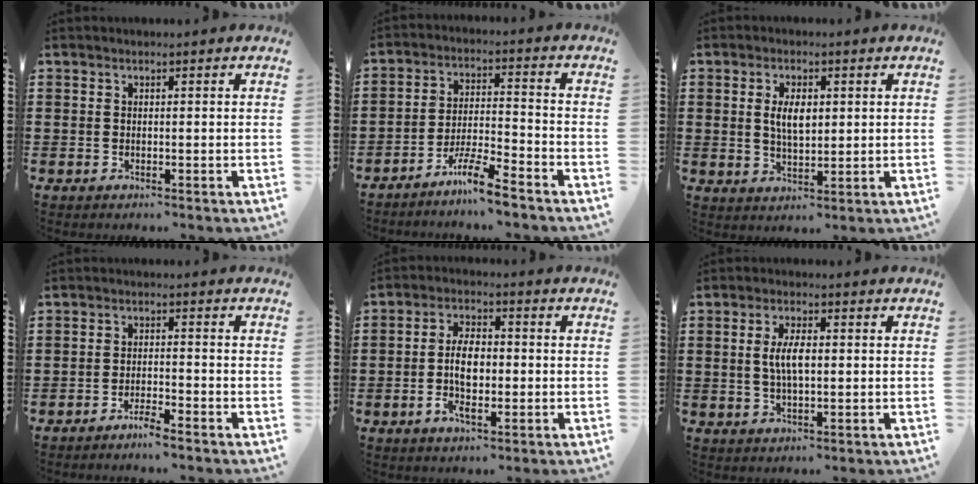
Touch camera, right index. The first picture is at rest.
{"total": 6.5, "force": [-5.5, 0.0, 3.5], "torque": [-0.078, -0.006, -0.107]}
{"total": 4.6, "force": [0.8, 2.1, 4.1], "torque": [-0.074, 0.003, 0.011]}
{"total": 2.3, "force": [-2.1, -0.2, 0.9], "torque": [-0.017, 0.001, -0.039]}
{"total": 6.7, "force": [-0.9, 3.4, 5.7], "torque": [-0.117, 0.005, -0.018]}
{"total": 4.8, "force": [0.3, 1.7, 4.5], "torque": [-0.095, 0.002, 0.001]}